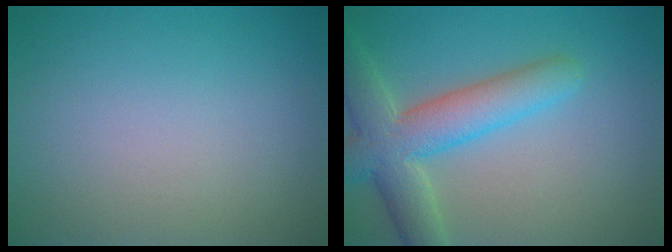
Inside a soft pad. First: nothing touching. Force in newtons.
{"total": 6.7, "press": 6.7, "slide": 0.3}